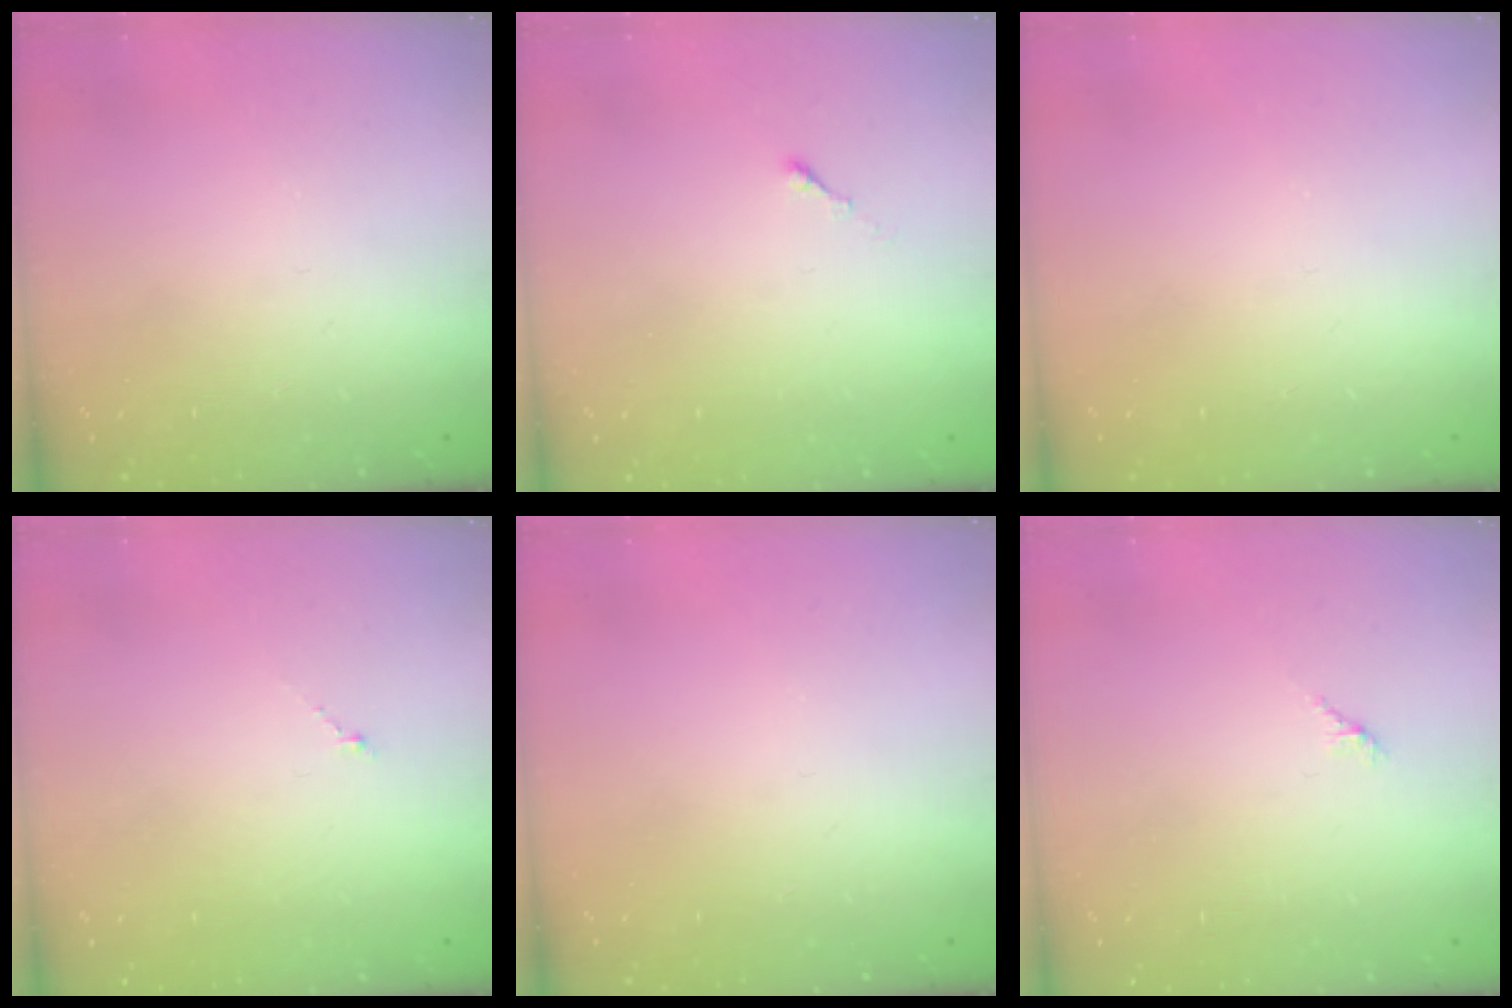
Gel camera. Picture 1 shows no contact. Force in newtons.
{"total": 0.0}
{"total": 0.0}
{"total": 0.0}
{"total": 0.0}
{"total": 1.7, "press": 1.6, "slide": 0.5}